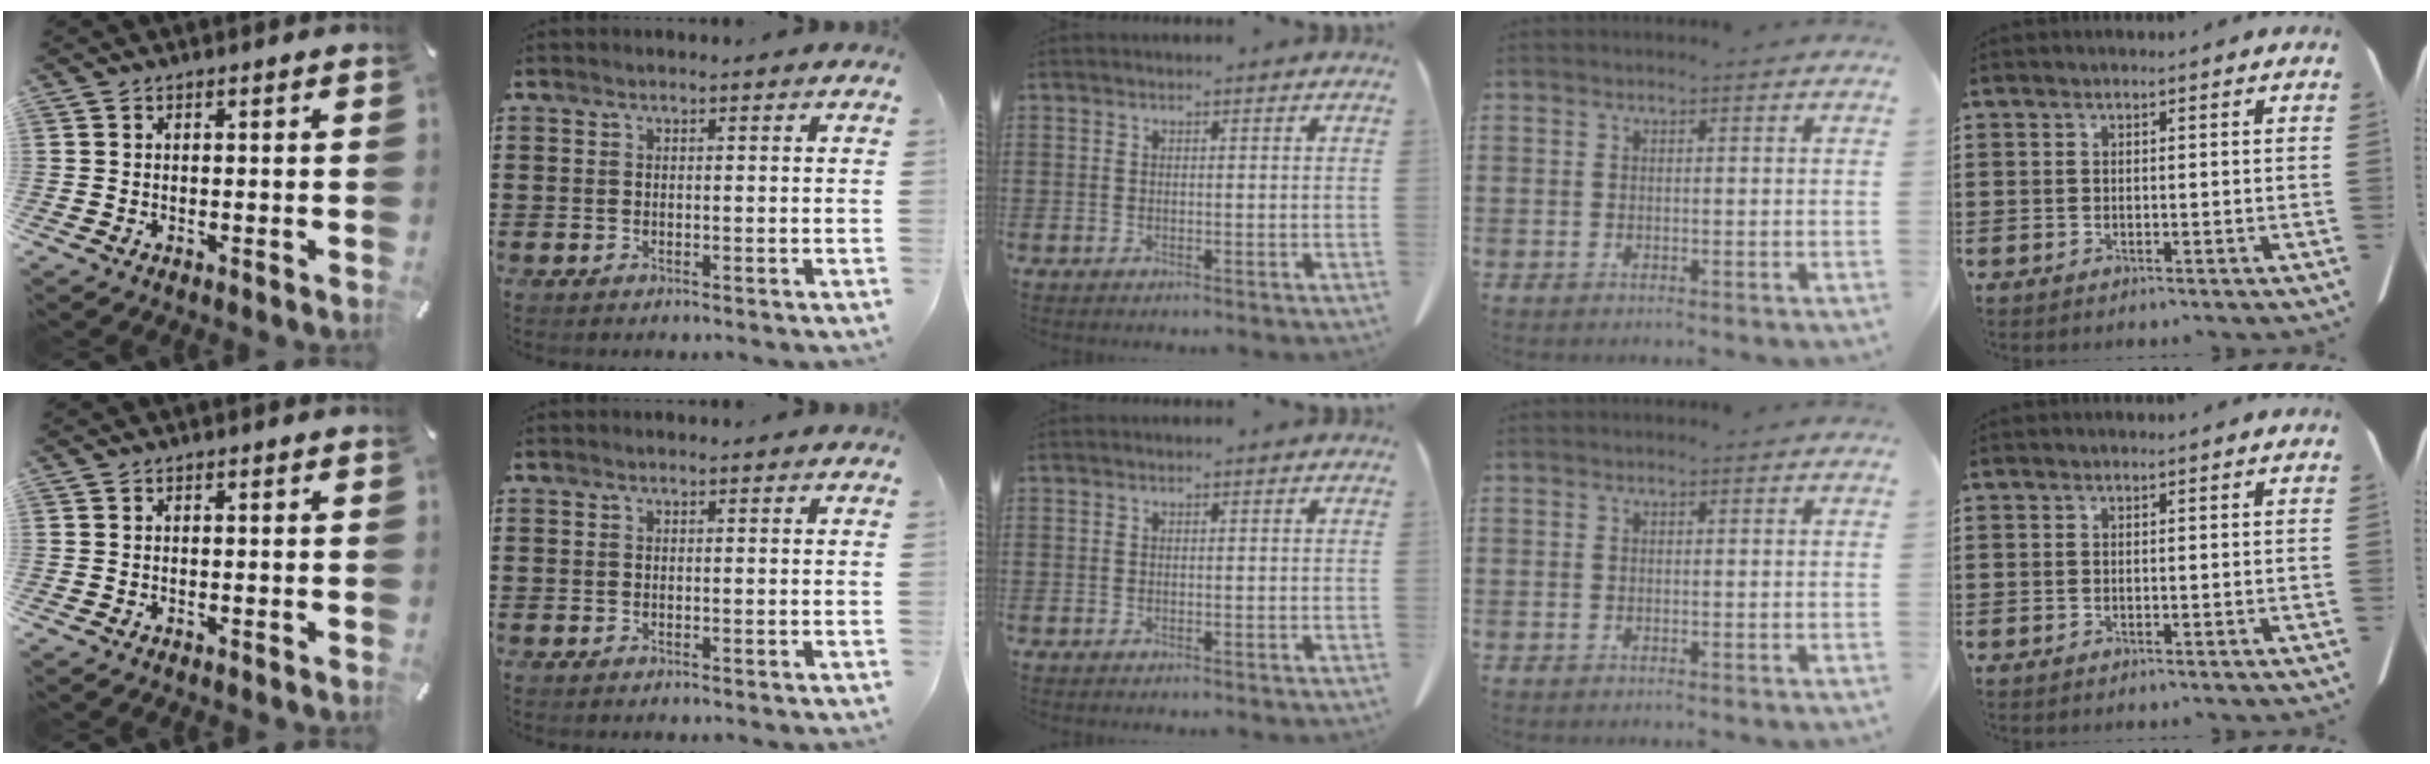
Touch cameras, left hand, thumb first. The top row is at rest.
{}